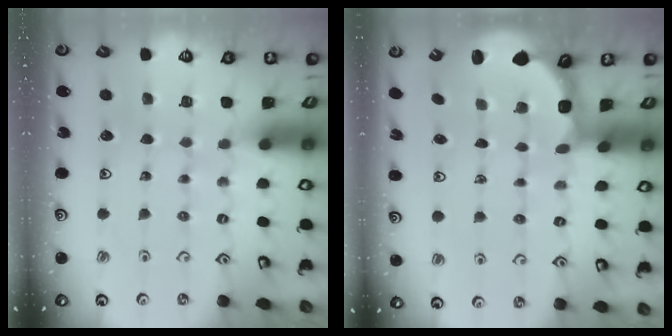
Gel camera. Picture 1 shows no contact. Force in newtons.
{"total": 3.0, "press": 2.1, "slide": 2.2}